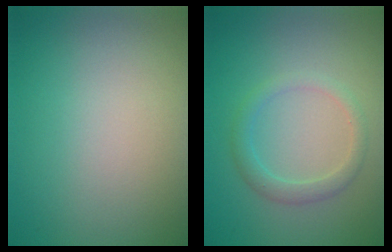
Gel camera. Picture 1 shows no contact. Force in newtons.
{"total": 2.0, "press": 2.0, "slide": 0.2}